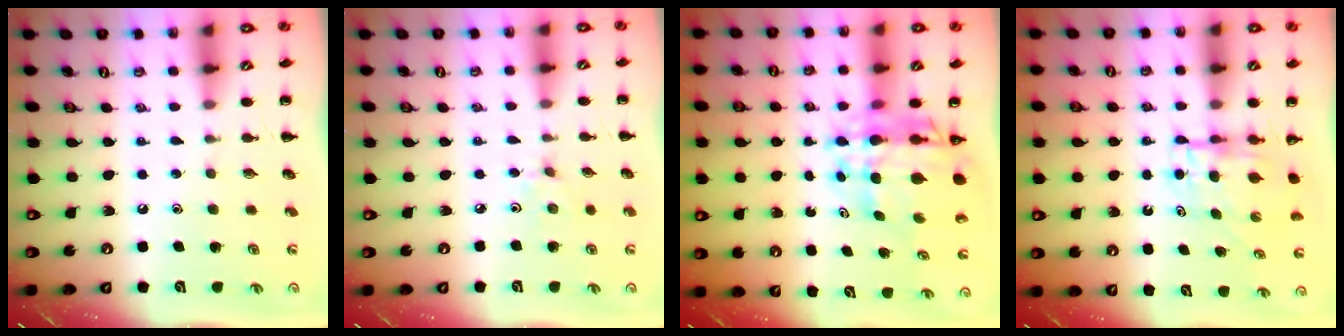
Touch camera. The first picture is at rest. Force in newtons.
{"total": 2.4, "press": 2.3, "slide": 0.8}
{"total": 11.5, "press": 10.8, "slide": 3.9}
{"total": 4.8, "press": 4.8, "slide": 0.4}